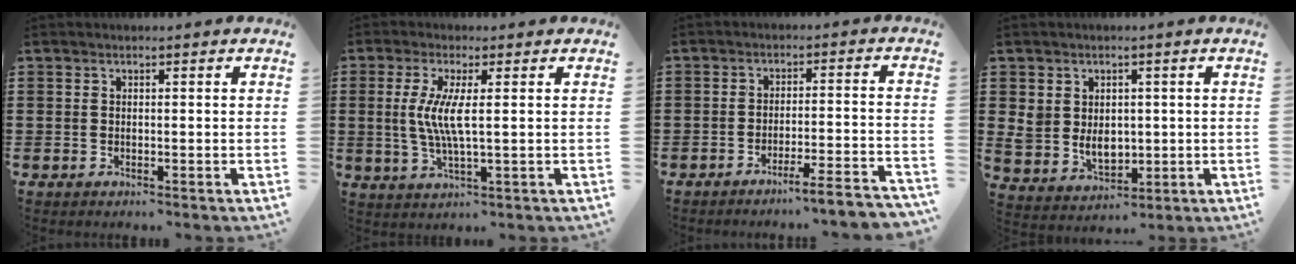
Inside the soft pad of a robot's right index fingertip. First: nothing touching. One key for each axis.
{"total": 5.8, "fx": 0.5, "fy": 0.6, "fz": 5.7, "tx": -0.123, "ty": -0.011, "tz": 0.003}
{"total": 4.6, "fx": -4.1, "fy": -0.6, "fz": 2.0, "tx": -0.033, "ty": -0.016, "tz": -0.079}
{"total": 5.1, "fx": 0.5, "fy": 4.4, "fz": 2.5, "tx": -0.054, "ty": 0.009, "tz": 0.010}